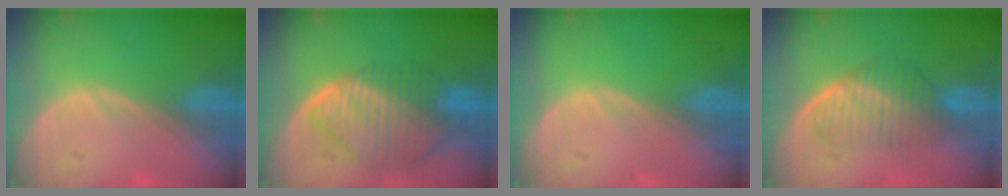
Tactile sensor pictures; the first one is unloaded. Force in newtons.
{"total": 10.0, "press": 8.7, "slide": 4.9}
{"total": 0.0}
{"total": 6.0, "press": 5.9, "slide": 1.1}